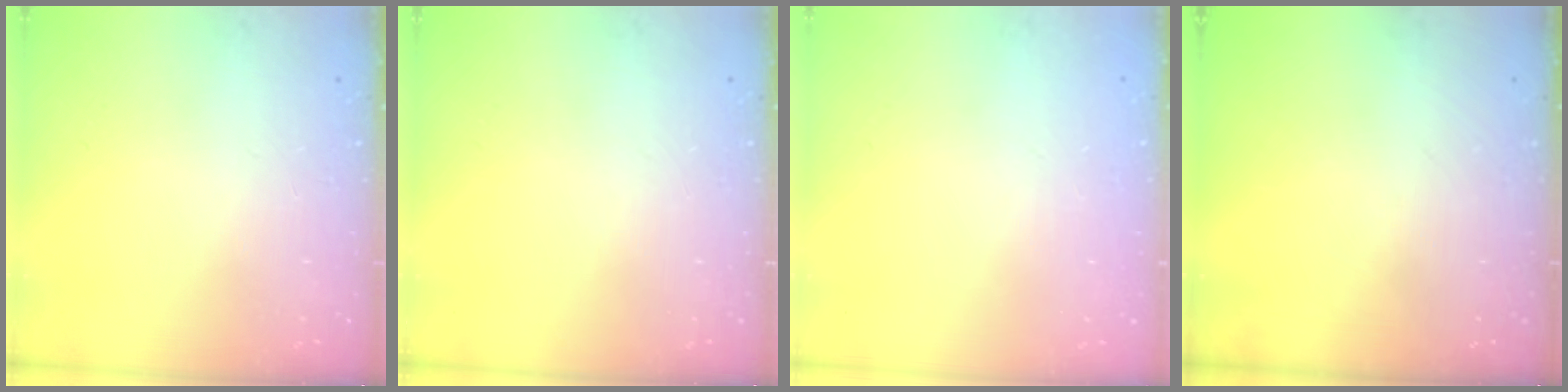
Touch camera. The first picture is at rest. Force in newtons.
{"total": 0.0}
{"total": 0.0}
{"total": 0.0}